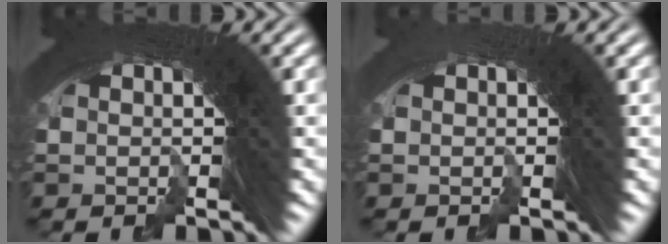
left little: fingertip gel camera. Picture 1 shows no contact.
{"total": 1.0, "force": [-0.5, -0.4, -0.7], "torque": [0.011, 0.000, -0.006]}